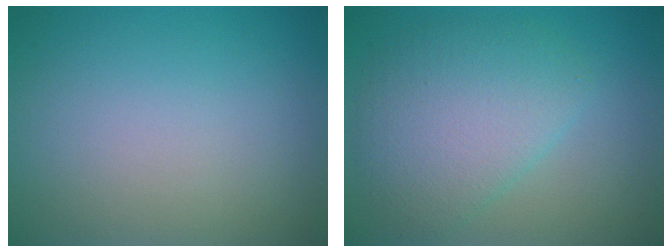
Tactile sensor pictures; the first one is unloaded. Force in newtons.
{"total": 5.5, "press": 5.5, "slide": 0.2}